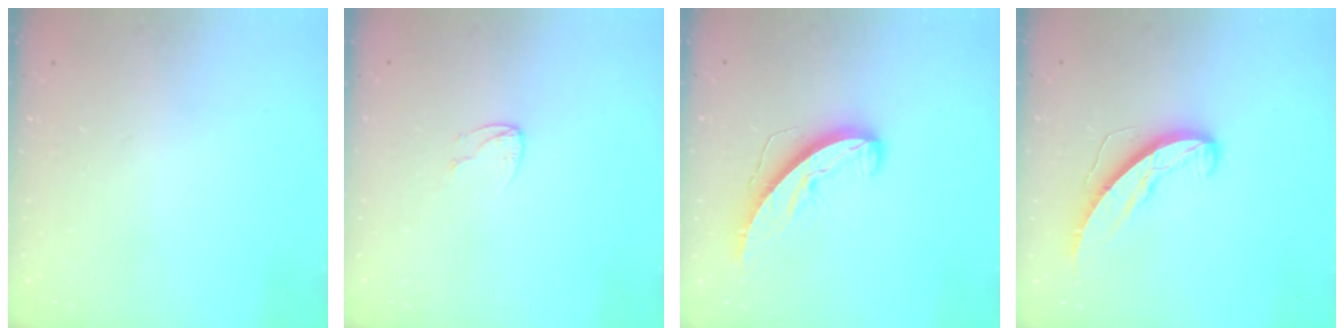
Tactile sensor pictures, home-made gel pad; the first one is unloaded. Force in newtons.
{"total": 4.0, "press": 4.0, "slide": 0.4}
{"total": 9.5, "press": 9.5, "slide": 0.3}
{"total": 8.7, "press": 8.7, "slide": 0.6}